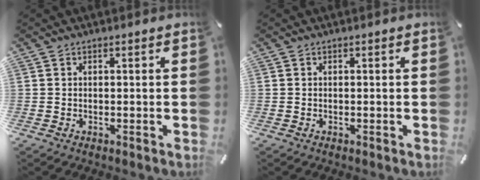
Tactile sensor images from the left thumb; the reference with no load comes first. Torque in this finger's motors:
{"motor_torque": [-0.05, -0.04, 0.00, -0.01, 0.00]}